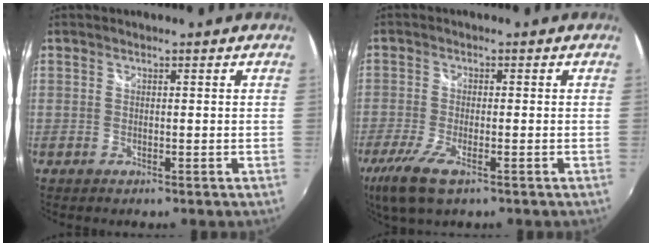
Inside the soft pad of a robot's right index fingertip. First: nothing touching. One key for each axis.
{"total": 8.3, "fx": -5.1, "fy": 2.3, "fz": 6.1, "tx": -0.148, "ty": -0.031, "tz": -0.097}